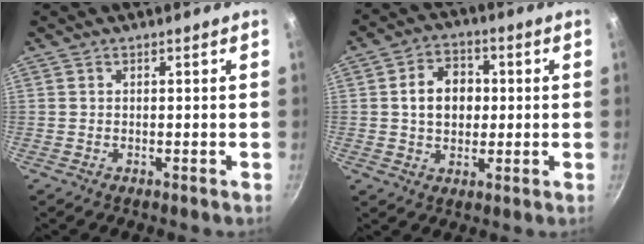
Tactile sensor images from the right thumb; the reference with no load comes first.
{"total": 9.1, "force": [0.7, 7.0, 5.8], "torque": [-0.071, 0.014, 0.006]}